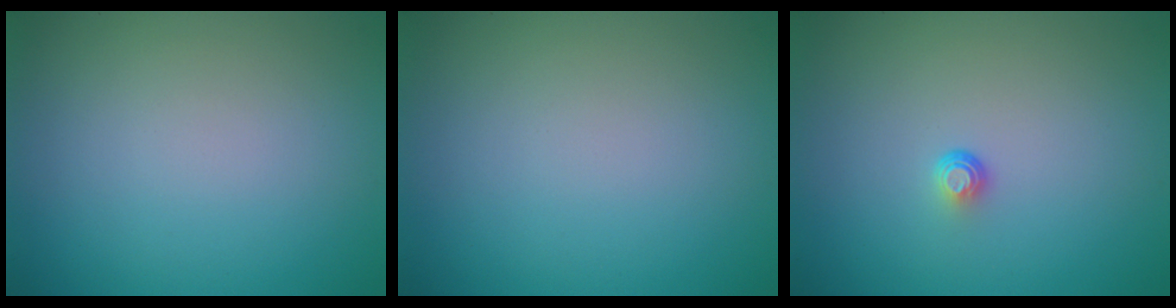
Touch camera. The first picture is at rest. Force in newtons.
{"total": 0.0}
{"total": 0.9, "press": 0.5, "slide": 0.7}